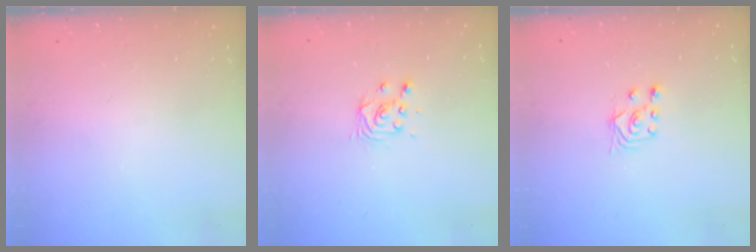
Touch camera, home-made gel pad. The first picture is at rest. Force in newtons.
{"total": 3.9, "press": 3.8, "slide": 0.4}
{"total": 3.0, "press": 2.8, "slide": 0.9}